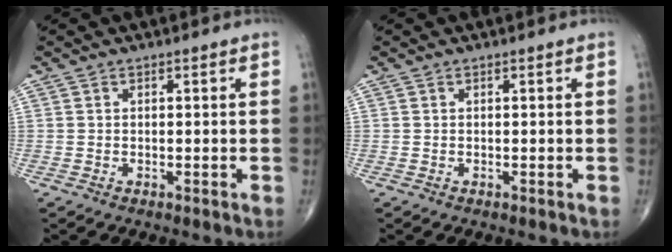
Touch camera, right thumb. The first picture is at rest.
{"total": 0.0}